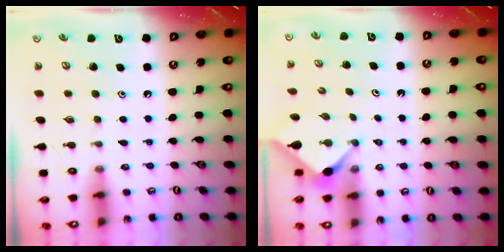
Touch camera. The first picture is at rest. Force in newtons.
{"total": 2.9, "press": 2.8, "slide": 0.4}